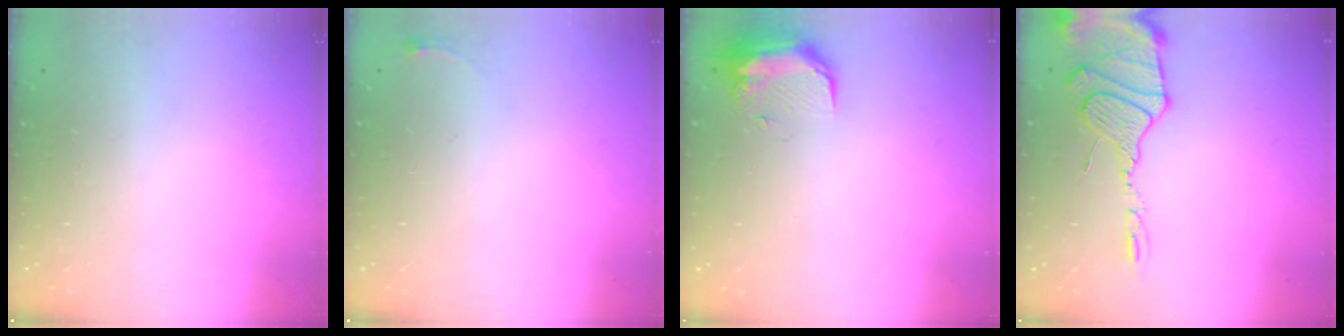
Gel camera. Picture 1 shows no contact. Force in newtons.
{"total": 2.8, "press": 2.8, "slide": 0.4}
{"total": 11.4, "press": 9.6, "slide": 6.1}
{"total": 14.8, "press": 14.5, "slide": 2.9}